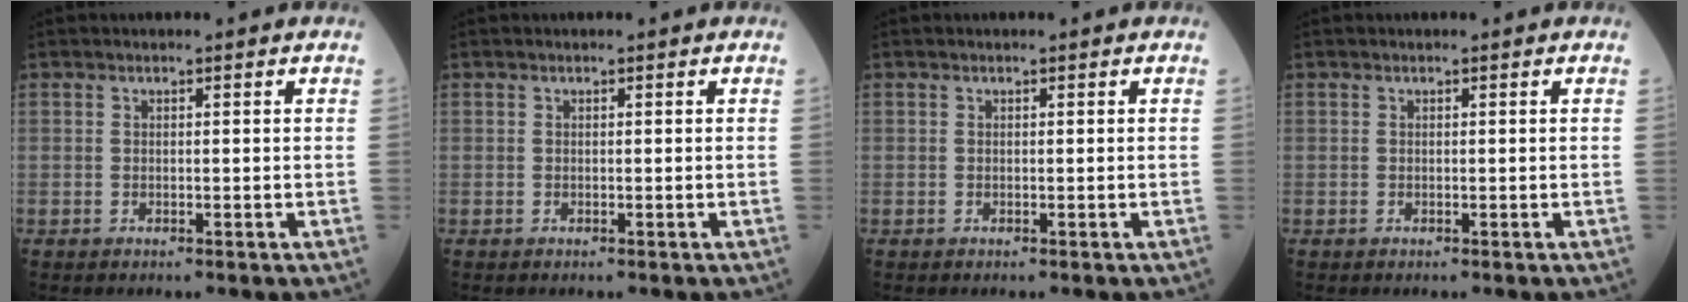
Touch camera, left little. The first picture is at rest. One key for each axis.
{"total": 0.0}
{"total": 0.0}
{"total": 0.0}